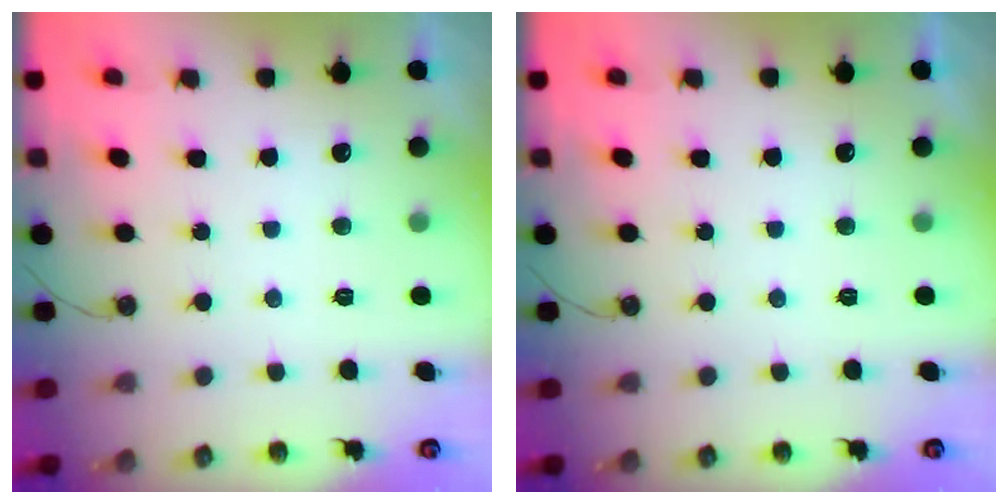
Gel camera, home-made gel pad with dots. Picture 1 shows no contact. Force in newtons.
{"total": 0.0}